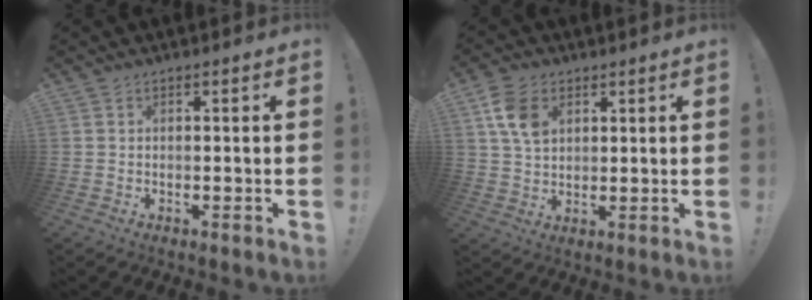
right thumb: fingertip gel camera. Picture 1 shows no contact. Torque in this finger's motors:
{"motor_torque": [-0.11, 0.45, -0.03, 0.14, 0.03]}